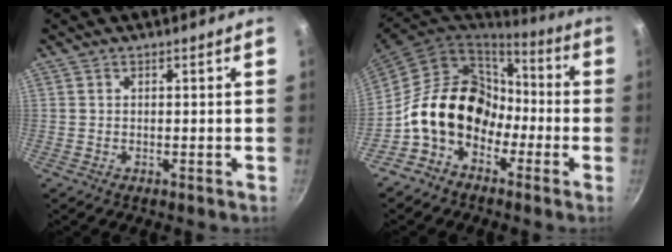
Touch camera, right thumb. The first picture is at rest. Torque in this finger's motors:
{"motor_torque": [2.00, 2.81, 1.34, -1.43, 0.17]}